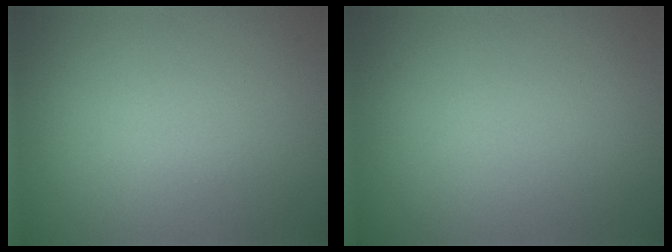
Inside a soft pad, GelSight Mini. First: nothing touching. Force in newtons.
{"total": 0.0}